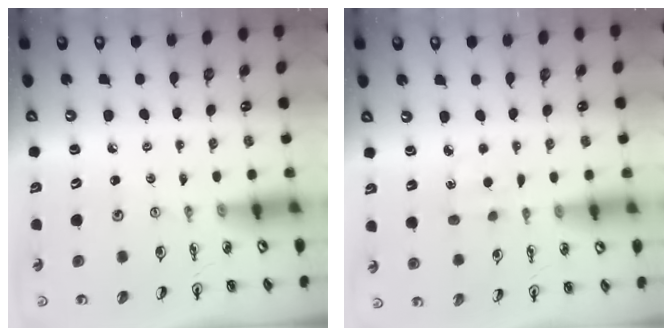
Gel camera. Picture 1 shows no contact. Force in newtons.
{"total": 2.7, "press": 2.6, "slide": 0.3}